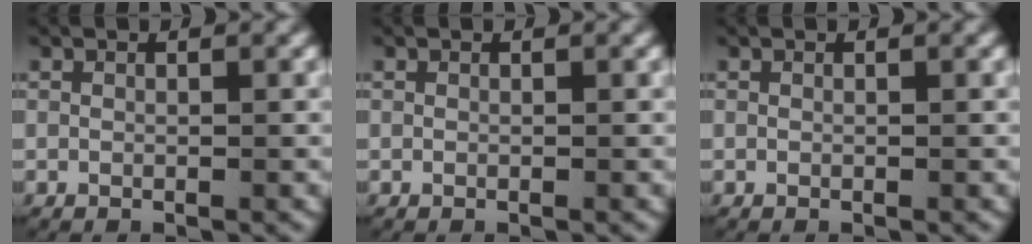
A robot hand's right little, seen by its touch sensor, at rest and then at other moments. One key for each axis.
{"total": 0.0}
{"total": 0.0}